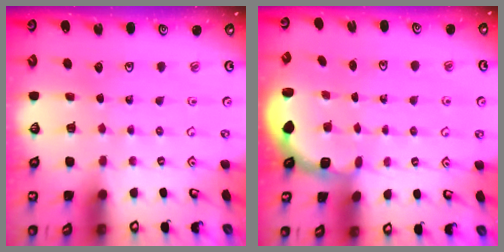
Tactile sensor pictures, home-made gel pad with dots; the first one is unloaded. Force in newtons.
{"total": 1.9, "press": 1.8, "slide": 0.7}